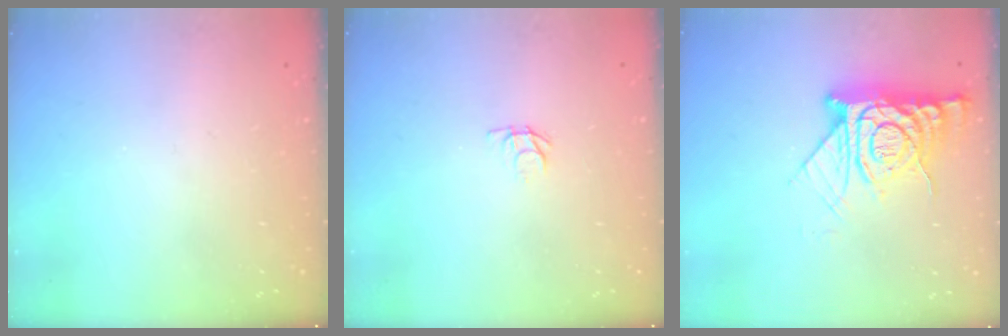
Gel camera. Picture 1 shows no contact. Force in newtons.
{"total": 2.7, "press": 2.7, "slide": 0.3}
{"total": 13.8, "press": 13.7, "slide": 1.3}